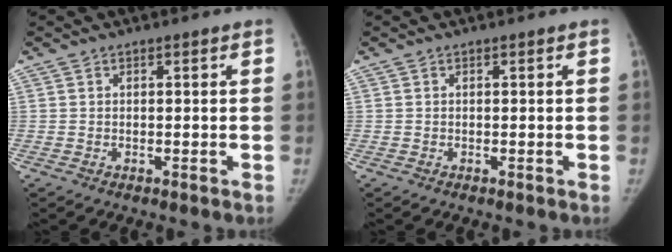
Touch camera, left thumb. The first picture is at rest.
{"total": 0.0}